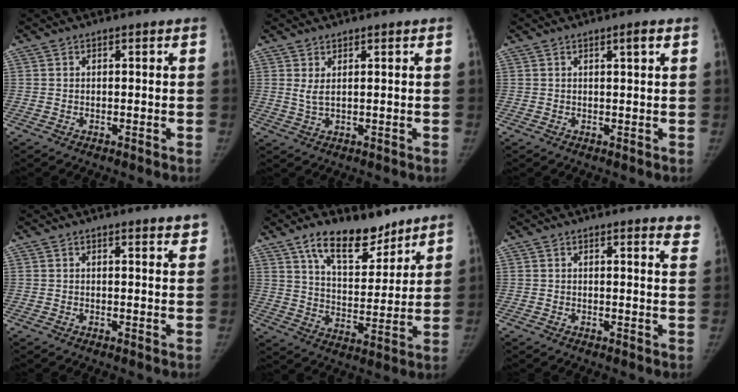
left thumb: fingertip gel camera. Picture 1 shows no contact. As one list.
[{"total": 2.2, "force": [0.9, 0.6, 1.9], "torque": [-0.040, -0.004, 0.023]}, {"total": 1.7, "force": [0.9, 0.0, 1.4], "torque": [-0.018, -0.003, 0.013]}, {"total": 2.4, "force": [2.0, 0.4, 1.2], "torque": [-0.002, -0.005, 0.020]}, {"total": 13.6, "force": [9.7, 6.4, 7.2], "torque": [-0.079, -0.062, 0.168]}, {"total": 5.0, "force": [4.5, 0.9, 1.8], "torque": [0.004, -0.021, 0.029]}]